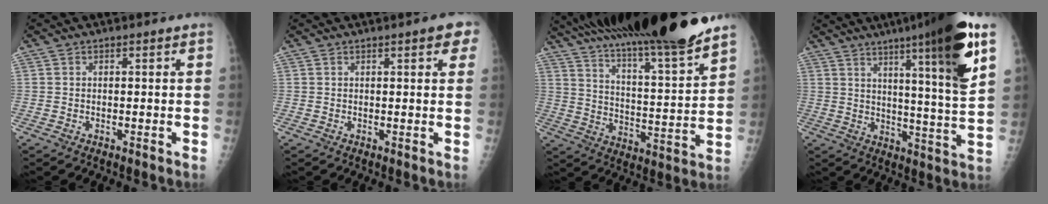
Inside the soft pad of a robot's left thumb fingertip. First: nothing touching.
{"total": 4.2, "force": [2.1, 1.2, 3.5], "torque": [-0.026, -0.001, 0.019]}
{"total": 26.4, "force": [21.9, 2.9, 14.4], "torque": [-0.219, -0.106, 0.337]}
{"total": 19.8, "force": [10.0, 1.6, 17.0], "torque": [-0.221, -0.042, 0.140]}